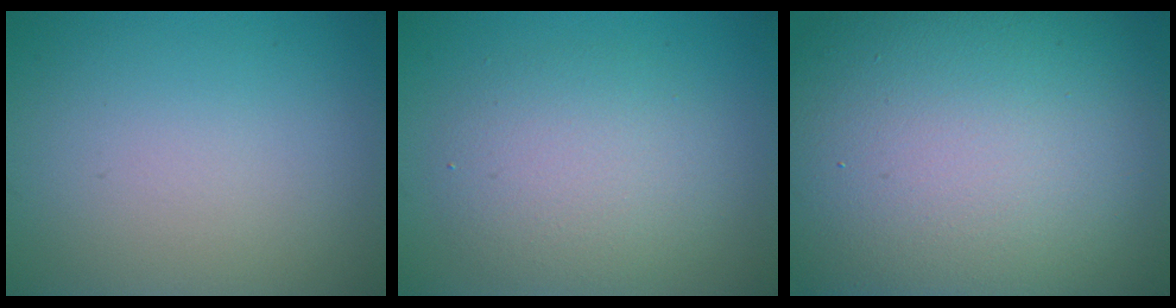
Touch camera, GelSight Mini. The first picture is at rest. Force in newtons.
{"total": 4.3, "press": 4.3, "slide": 0.2}
{"total": 20.3, "press": 20.3, "slide": 1.1}